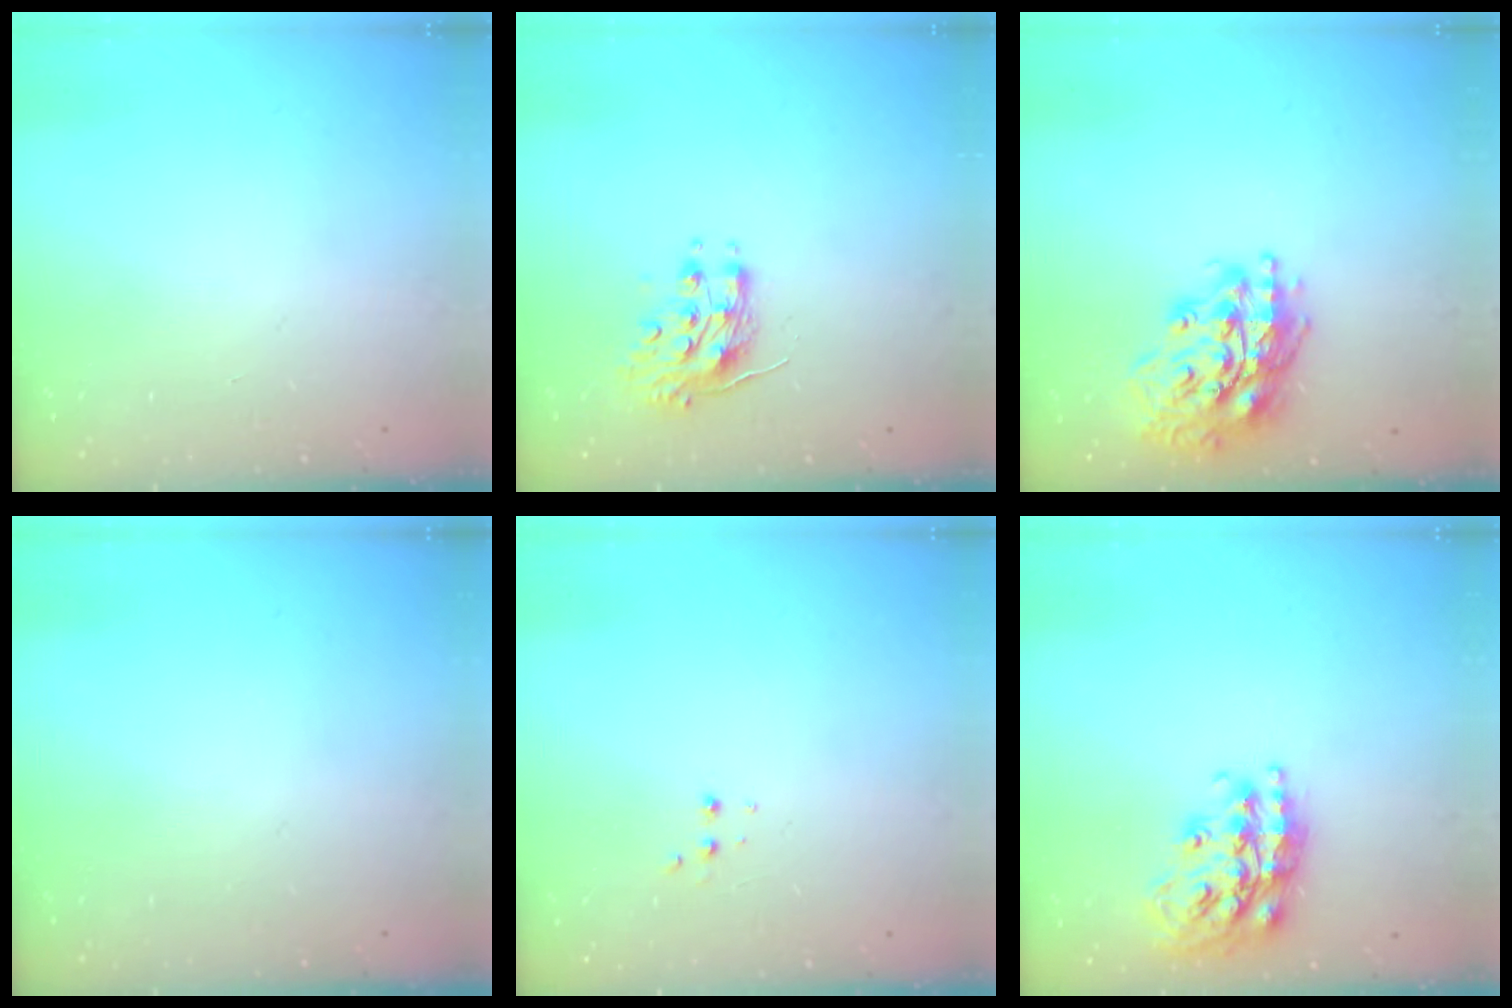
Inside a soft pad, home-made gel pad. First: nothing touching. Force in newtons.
{"total": 8.4, "press": 8.3, "slide": 0.4}
{"total": 18.0, "press": 17.9, "slide": 2.1}
{"total": 0.0}
{"total": 2.5, "press": 2.4, "slide": 0.8}
{"total": 19.4, "press": 19.4, "slide": 1.4}